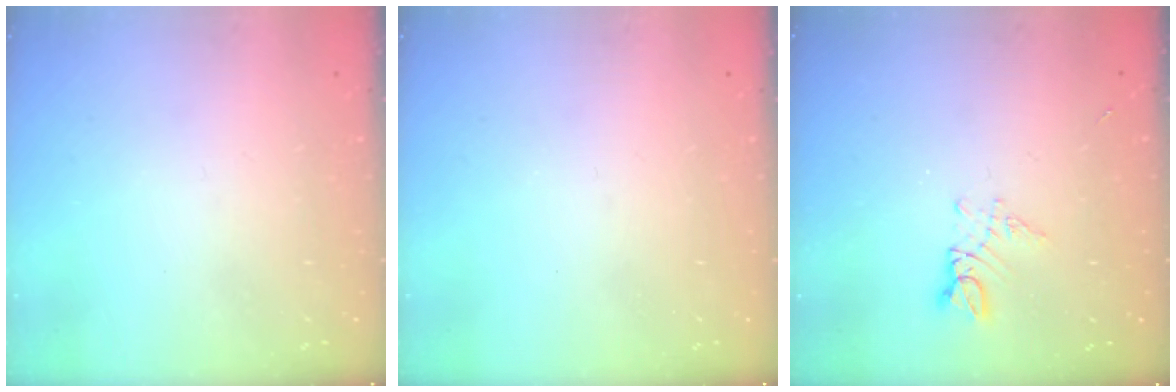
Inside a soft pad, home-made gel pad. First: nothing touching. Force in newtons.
{"total": 0.0}
{"total": 3.7, "press": 3.7, "slide": 0.5}